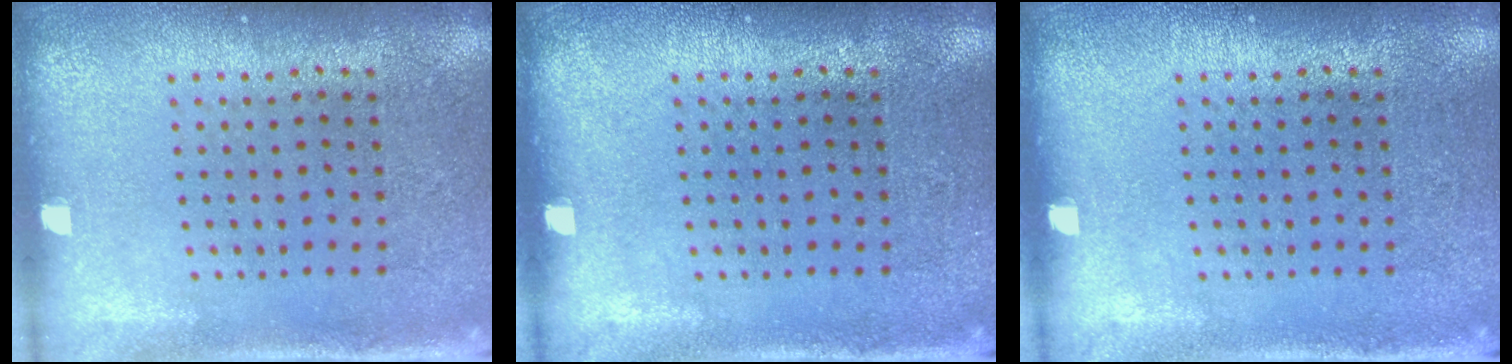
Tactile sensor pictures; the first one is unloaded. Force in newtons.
{"total": 0.0}
{"total": 0.0}